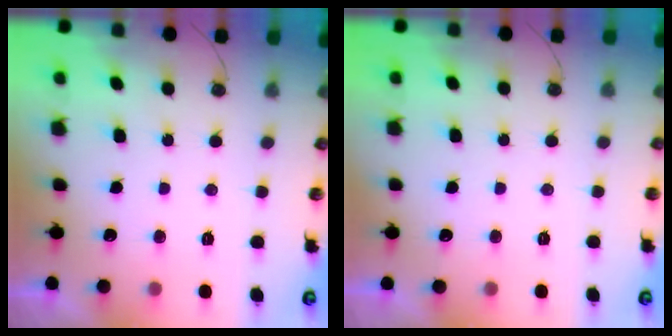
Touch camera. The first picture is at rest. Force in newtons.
{"total": 2.9, "press": 2.9, "slide": 0.4}